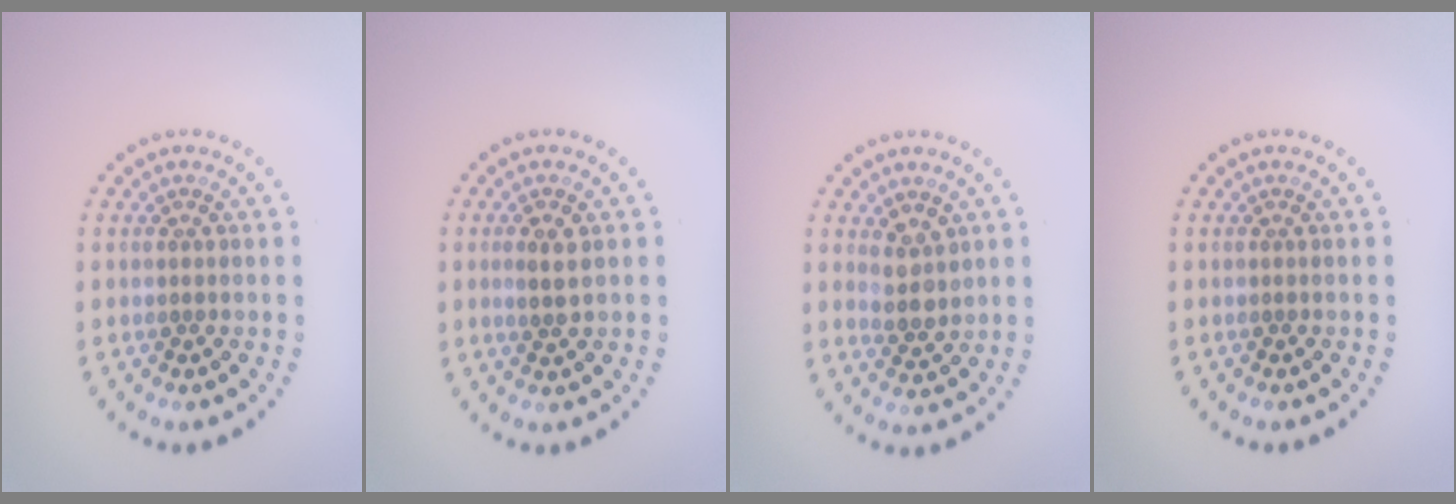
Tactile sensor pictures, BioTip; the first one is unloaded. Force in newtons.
{"total": 1.9, "press": 1.8, "slide": 0.5}
{"total": 2.3, "press": 2.1, "slide": 0.8}
{"total": 0.0}